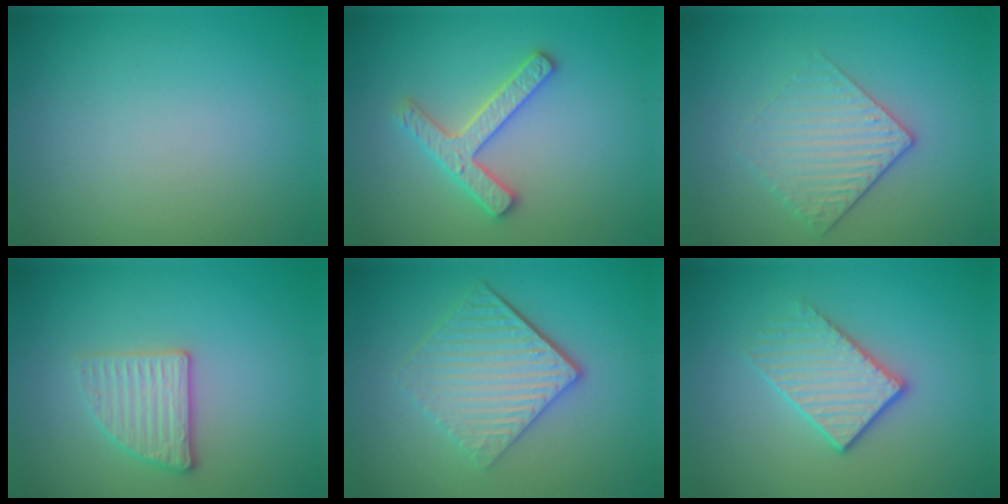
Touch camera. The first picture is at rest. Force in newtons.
{"total": 2.8, "press": 2.8, "slide": 0.6}
{"total": 3.0, "press": 2.6, "slide": 1.4}
{"total": 2.7, "press": 2.6, "slide": 0.8}
{"total": 5.5, "press": 3.9, "slide": 3.8}
{"total": 3.1, "press": 2.8, "slide": 1.4}